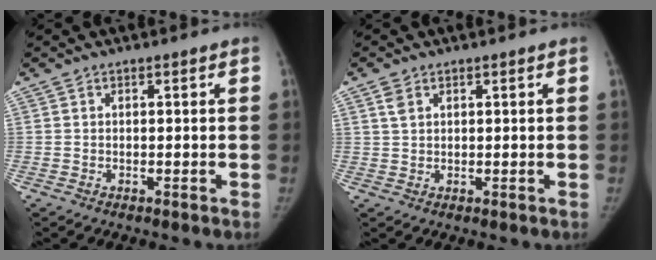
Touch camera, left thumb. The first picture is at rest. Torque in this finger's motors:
{"motor_torque": [-0.17, 0.11, 0.00, 0.39, 0.00]}